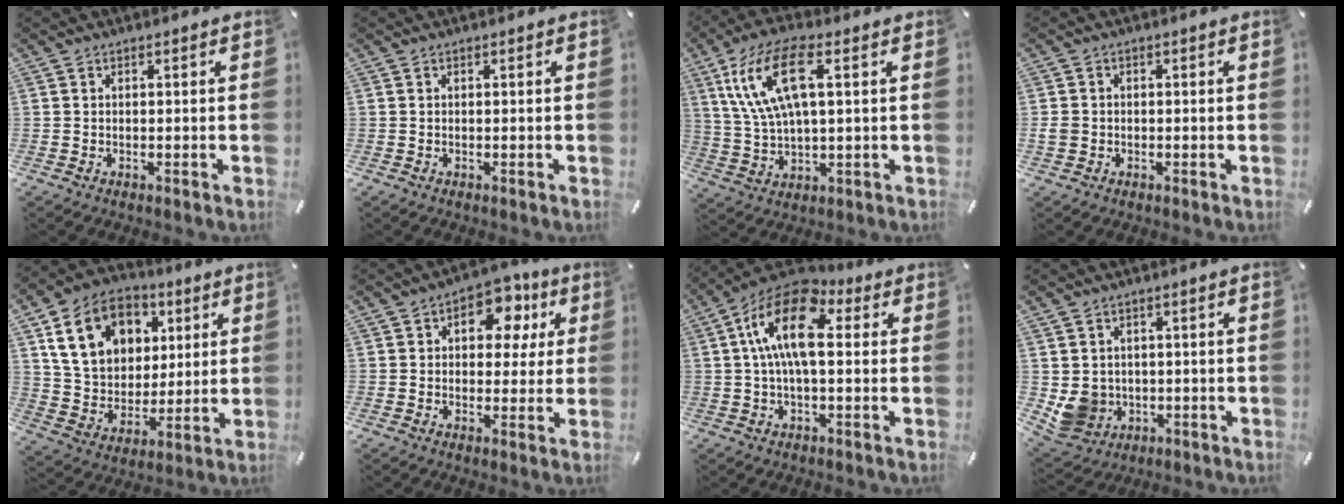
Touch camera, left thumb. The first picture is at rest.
{"total": 0.0}
{"total": 14.0, "force": [5.0, 5.7, 11.8], "torque": [-0.254, 0.005, 0.087]}
{"total": 2.5, "force": [-0.6, 2.3, 0.7], "torque": [-0.012, 0.004, -0.012]}
{"total": 16.1, "force": [6.3, 12.8, 7.6], "torque": [-0.149, -0.007, 0.124]}
{"total": 10.6, "force": [3.9, 7.3, 6.7], "torque": [-0.083, -0.015, 0.063]}
{"total": 15.1, "force": [3.0, 7.4, 12.8], "torque": [-0.250, -0.006, 0.052]}
{"total": 7.2, "force": [0.0, 7.0, 1.5], "torque": [-0.062, -0.008, 0.002]}